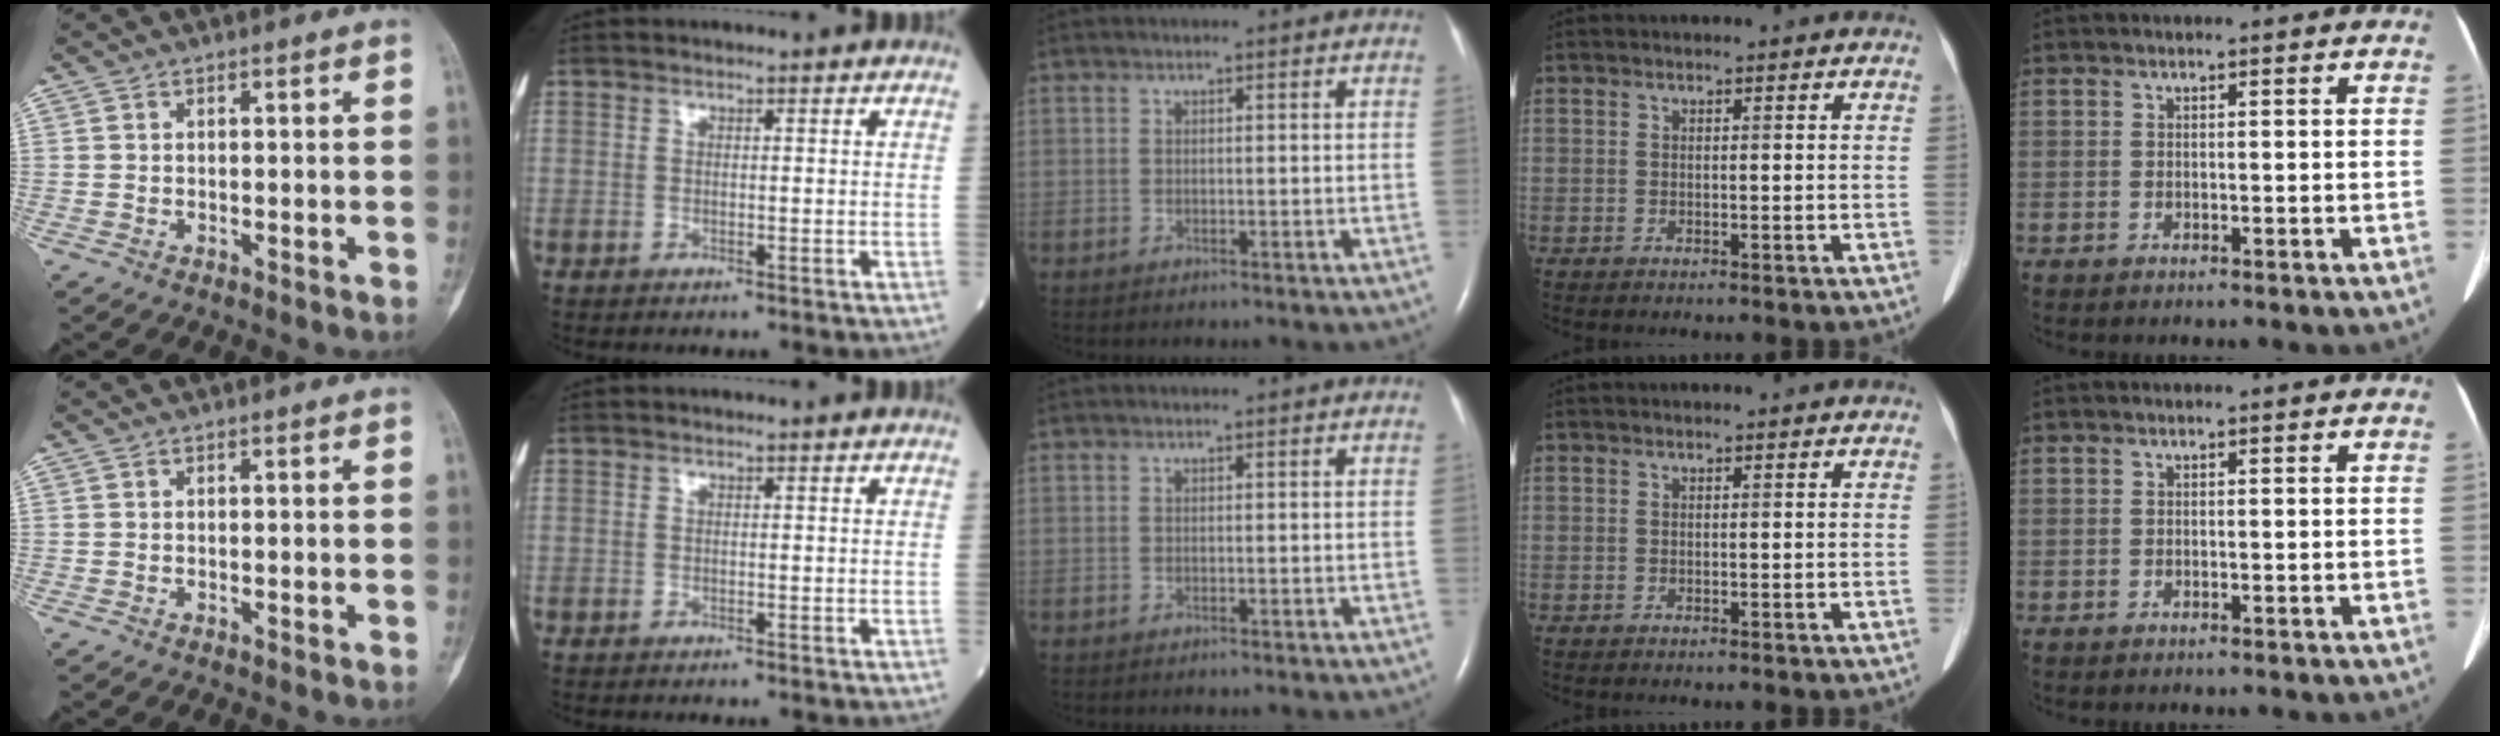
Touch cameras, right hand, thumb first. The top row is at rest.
{}